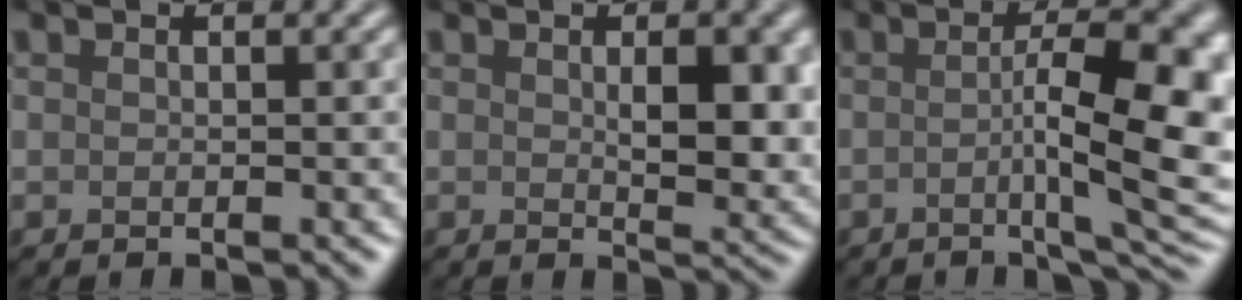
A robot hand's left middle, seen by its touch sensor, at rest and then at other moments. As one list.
[{"total": 4.4, "force": [0.6, 1.8, 3.9], "torque": [-0.056, -0.008, 0.017]}, {"total": 9.4, "force": [-0.6, 2.5, 9.0], "torque": [-0.112, 0.001, -0.008]}]